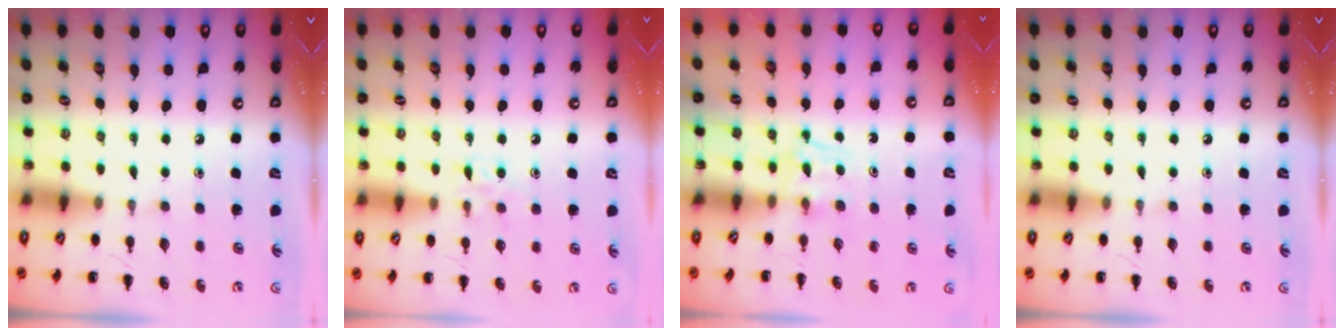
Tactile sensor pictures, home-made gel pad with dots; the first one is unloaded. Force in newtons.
{"total": 5.6, "press": 5.4, "slide": 1.4}
{"total": 3.2, "press": 2.8, "slide": 1.5}
{"total": 0.0}